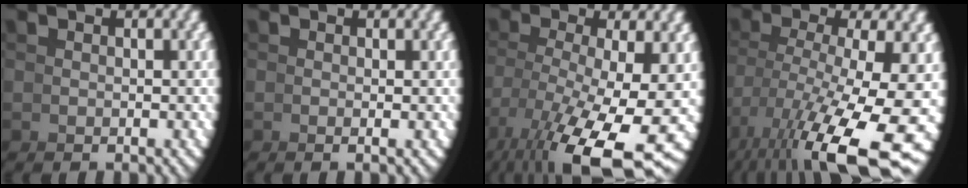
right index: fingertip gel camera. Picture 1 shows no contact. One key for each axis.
{"total": 0.5, "fx": 0.0, "fy": -0.1, "fz": 0.5, "tx": -0.017, "ty": -0.004, "tz": 0.001}
{"total": 10.2, "fx": -2.5, "fy": 4.9, "fz": 8.6, "tx": -0.147, "ty": -0.046, "tz": -0.005}
{"total": 11.3, "fx": -3.2, "fy": 5.2, "fz": 9.5, "tx": -0.140, "ty": -0.049, "tz": -0.013}